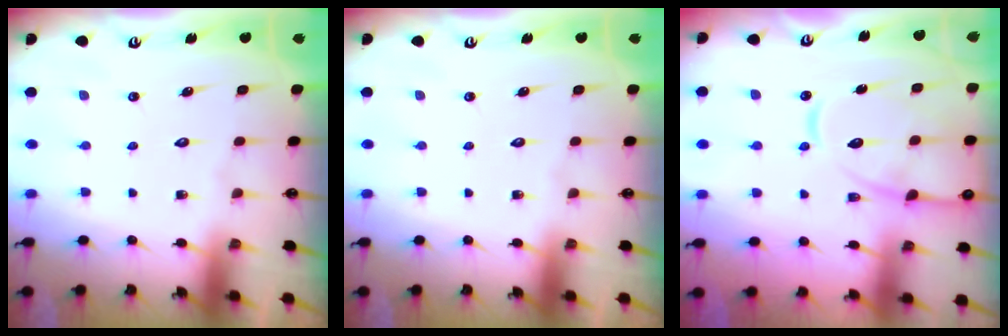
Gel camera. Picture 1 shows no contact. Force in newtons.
{"total": 0.0}
{"total": 13.0, "press": 13.0, "slide": 1.3}